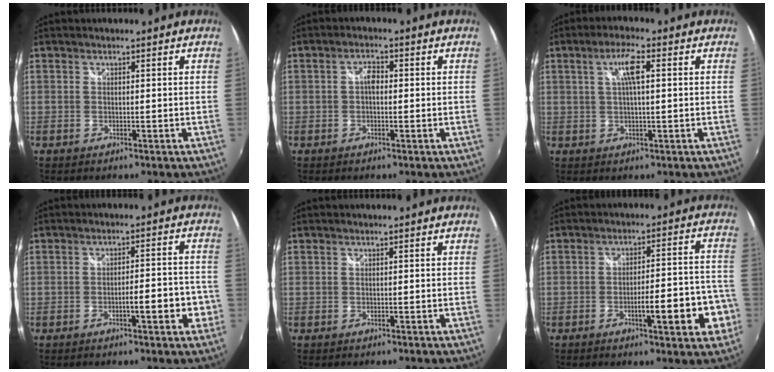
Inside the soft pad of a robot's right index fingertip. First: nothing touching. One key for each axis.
{"total": 2.3, "fx": -0.1, "fy": 1.3, "fz": 1.8, "tx": -0.032, "ty": 0.008, "tz": -0.007}
{"total": 5.1, "fx": 1.3, "fy": 0.7, "fz": 4.8, "tx": -0.092, "ty": 0.005, "tz": 0.024}
{"total": 6.5, "fx": -2.6, "fy": 1.3, "fz": 5.9, "tx": -0.091, "ty": 0.001, "tz": -0.033}
{"total": 0.0}
{"total": 11.4, "fx": -4.5, "fy": 2.0, "fz": 10.2, "tx": -0.156, "ty": -0.003, "tz": -0.058}